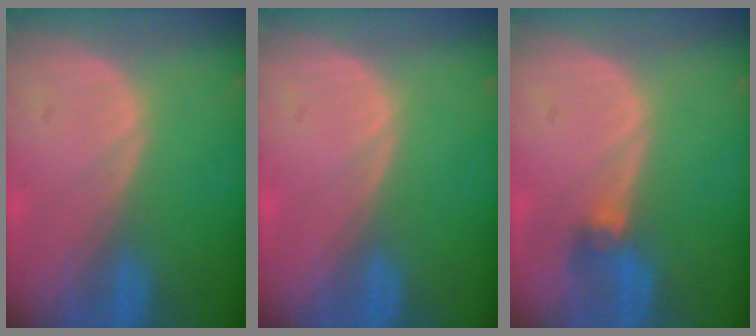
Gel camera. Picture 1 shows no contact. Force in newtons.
{"total": 0.0}
{"total": 3.0, "press": 2.7, "slide": 1.4}